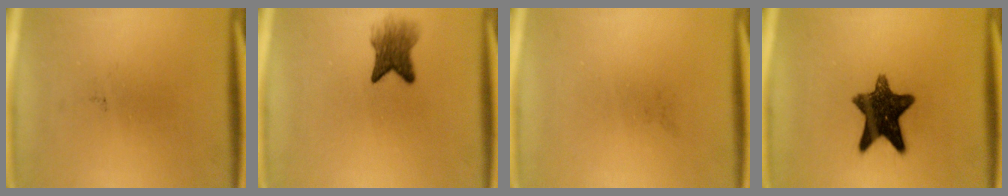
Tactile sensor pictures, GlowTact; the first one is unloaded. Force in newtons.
{"total": 4.8}
{"total": 0.0}
{"total": 11.9}